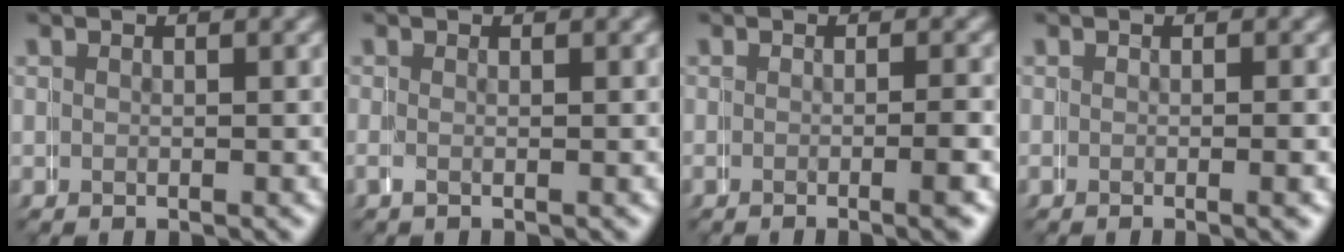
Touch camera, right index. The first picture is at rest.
{"total": 0.6, "force": [-0.3, 0.3, 0.4], "torque": [-0.019, -0.006, -0.004]}
{"total": 2.2, "force": [-1.1, 0.2, 1.9], "torque": [-0.022, 0.007, -0.020]}
{"total": 1.0, "force": [-0.4, 0.1, 0.9], "torque": [-0.012, 0.006, -0.008]}